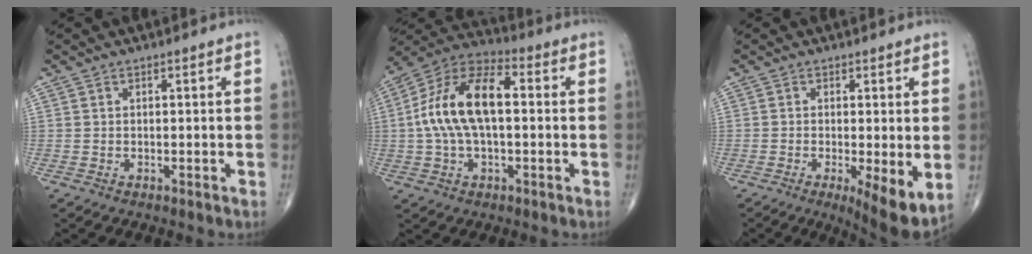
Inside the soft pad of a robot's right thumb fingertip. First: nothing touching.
{"total": 15.7, "force": [0.8, 7.9, 13.5], "torque": [-0.262, 0.037, 0.006]}
{"total": 8.2, "force": [-1.6, 2.2, 7.8], "torque": [-0.120, -0.025, -0.024]}